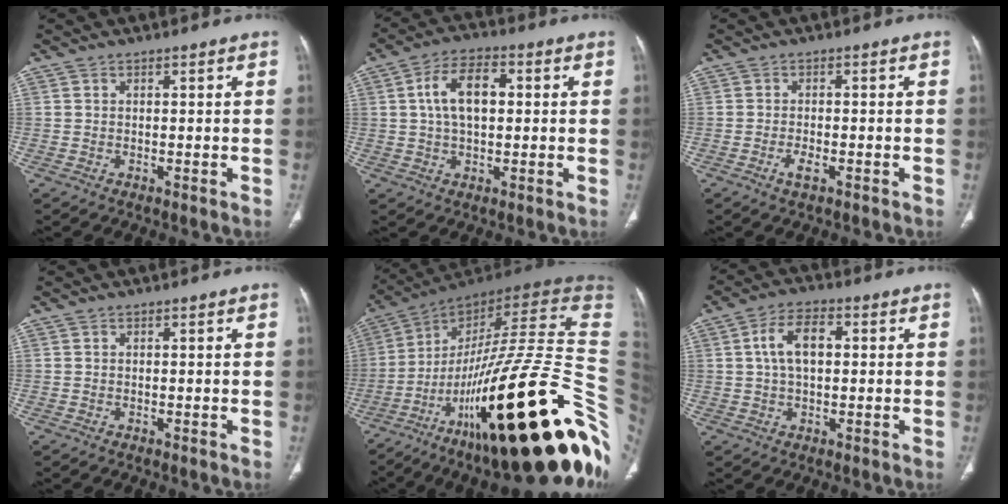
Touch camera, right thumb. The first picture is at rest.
{"total": 8.9, "force": [1.3, 5.0, 7.3], "torque": [-0.128, 0.014, 0.020]}
{"total": 2.4, "force": [-1.3, 0.8, 1.9], "torque": [-0.039, 0.004, -0.024]}
{"total": 0.0}
{"total": 46.1, "force": [-12.4, 12.3, 42.7], "torque": [-0.544, 0.080, -0.195]}
{"total": 7.2, "force": [1.0, 4.0, 5.9], "torque": [-0.108, 0.014, 0.016]}